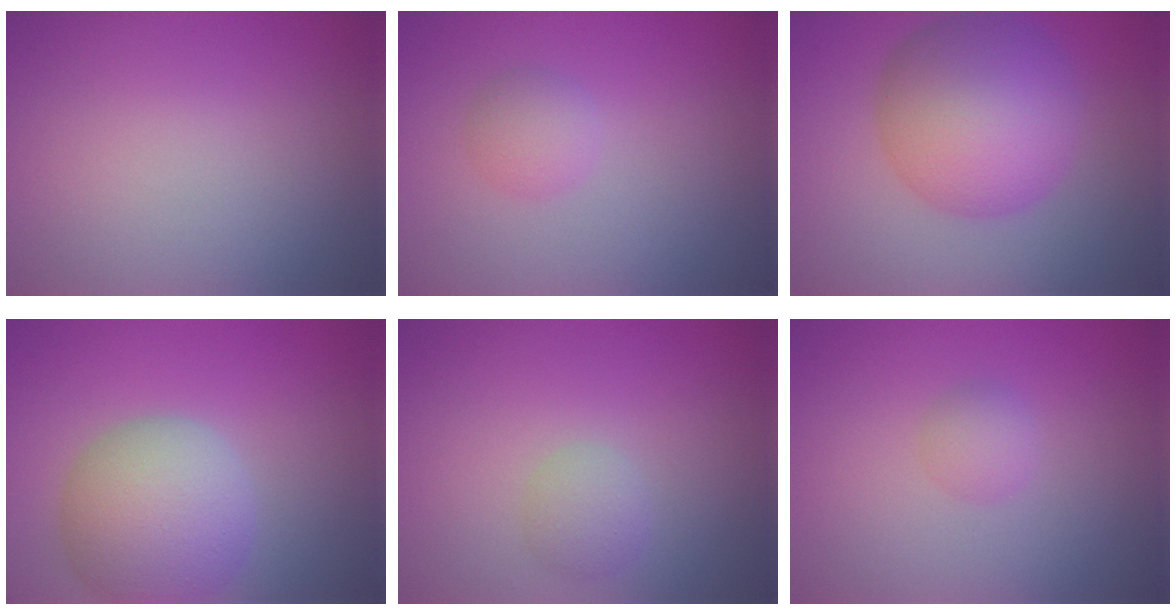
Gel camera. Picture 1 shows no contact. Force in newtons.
{"total": 1.9, "press": 1.9, "slide": 0.0}
{"total": 10.6, "press": 10.6, "slide": 0.1}
{"total": 7.6, "press": 7.6, "slide": 0.4}
{"total": 1.8, "press": 1.8, "slide": 0.1}
{"total": 1.7, "press": 1.7, "slide": 0.0}